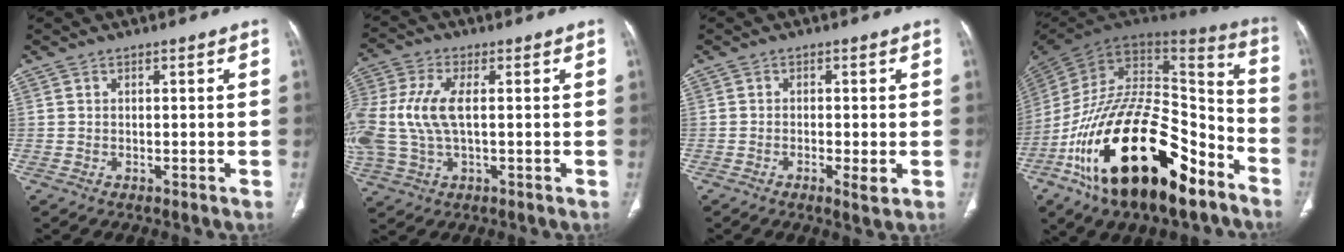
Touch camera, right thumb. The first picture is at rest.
{"total": 13.5, "force": [0.7, 6.9, 11.6], "torque": [-0.297, 0.010, 0.017]}
{"total": 2.9, "force": [-0.9, 0.8, 2.6], "torque": [-0.049, -0.006, -0.017]}
{"total": 35.7, "force": [-16.8, 16.3, 26.9], "torque": [-0.461, 0.052, -0.273]}